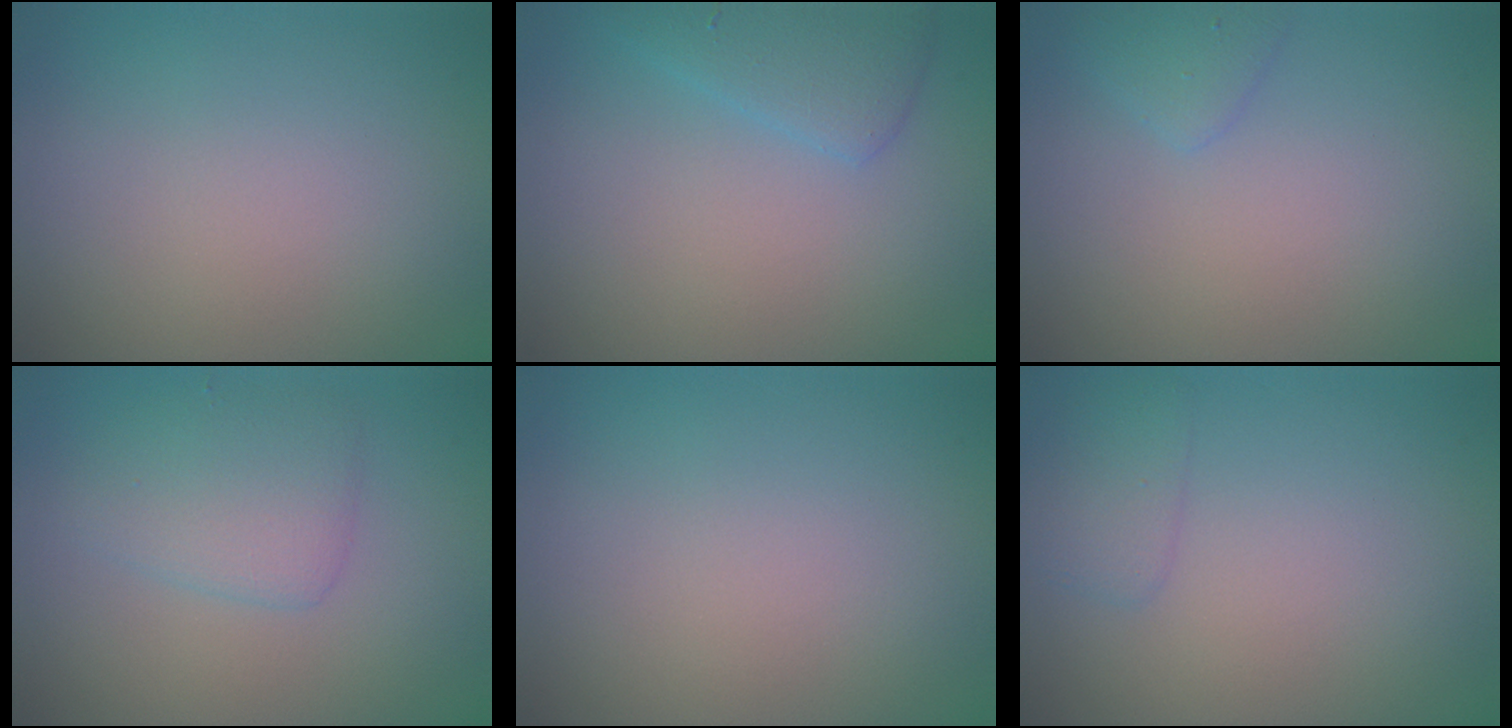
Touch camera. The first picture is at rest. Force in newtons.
{"total": 2.5, "press": 2.5, "slide": 0.2}
{"total": 1.4, "press": 1.4, "slide": 0.1}
{"total": 2.8, "press": 2.8, "slide": 0.1}
{"total": 0.0}
{"total": 1.6, "press": 1.6, "slide": 0.1}